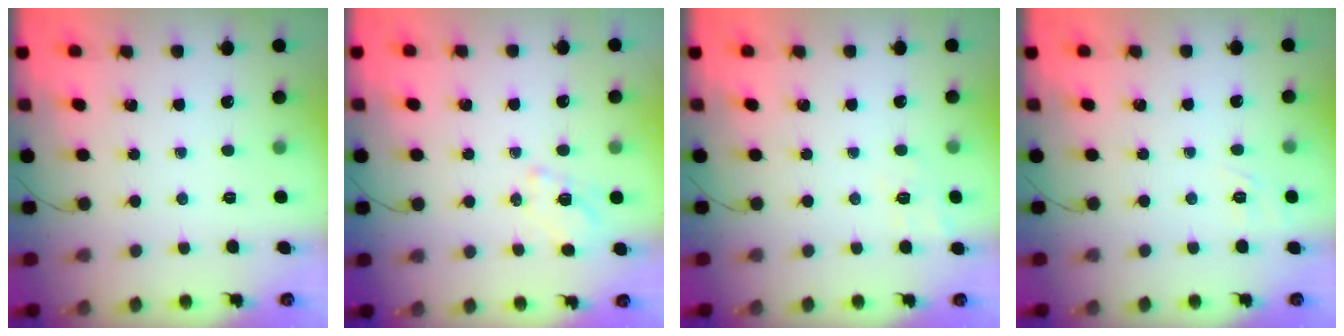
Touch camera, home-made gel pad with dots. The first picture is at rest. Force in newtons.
{"total": 1.5, "press": 0.9, "slide": 1.1}
{"total": 7.8, "press": 7.5, "slide": 2.0}
{"total": 1.6, "press": 0.2, "slide": 1.6}